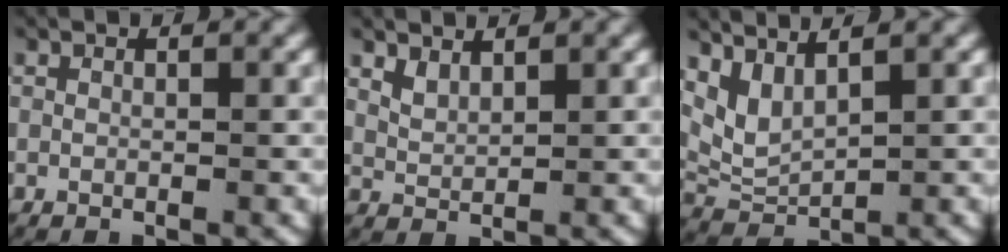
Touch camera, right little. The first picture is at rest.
{"total": 1.5, "force": [1.2, 0.7, 0.6], "torque": [-0.021, -0.005, 0.027]}
{"total": 6.0, "force": [1.7, 4.7, 3.3], "torque": [-0.096, -0.014, 0.034]}